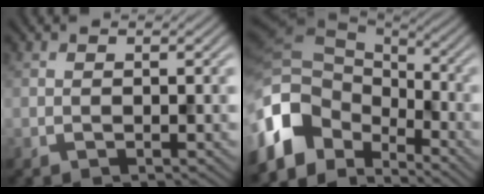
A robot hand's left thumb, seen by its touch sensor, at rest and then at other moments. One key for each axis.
{"total": 13.5, "fx": -5.9, "fy": 9.3, "fz": 7.9, "tx": -0.217, "ty": -0.024, "tz": -0.105}